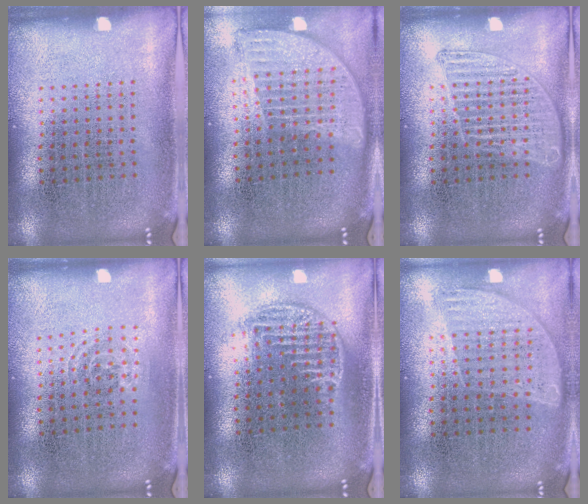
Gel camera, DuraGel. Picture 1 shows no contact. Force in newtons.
{"total": 1.9, "press": 1.5, "slide": 1.2}
{"total": 1.8, "press": 1.8, "slide": 0.2}
{"total": 0.8, "press": 0.5, "slide": 0.6}
{"total": 1.1, "press": 1.0, "slide": 0.5}
{"total": 0.9, "press": 0.8, "slide": 0.3}